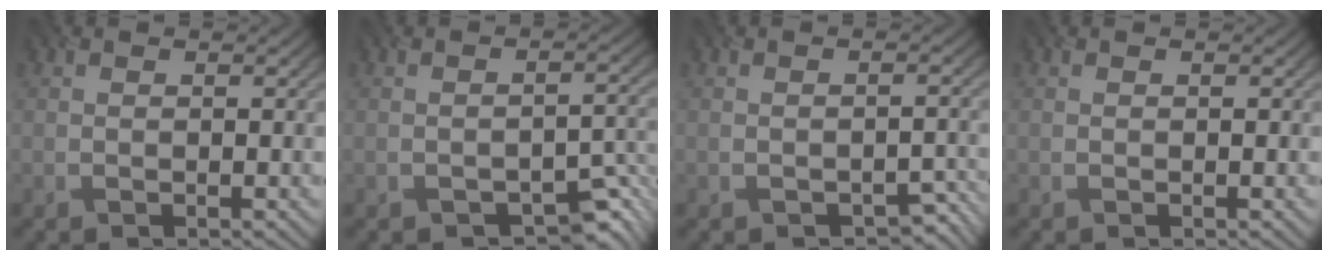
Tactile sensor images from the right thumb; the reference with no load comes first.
{"total": 4.6, "force": [-3.4, 2.1, 2.3], "torque": [-0.024, -0.011, -0.046]}
{"total": 3.6, "force": [-2.9, 1.8, 1.1], "torque": [-0.014, -0.006, -0.030]}
{"total": 0.0}